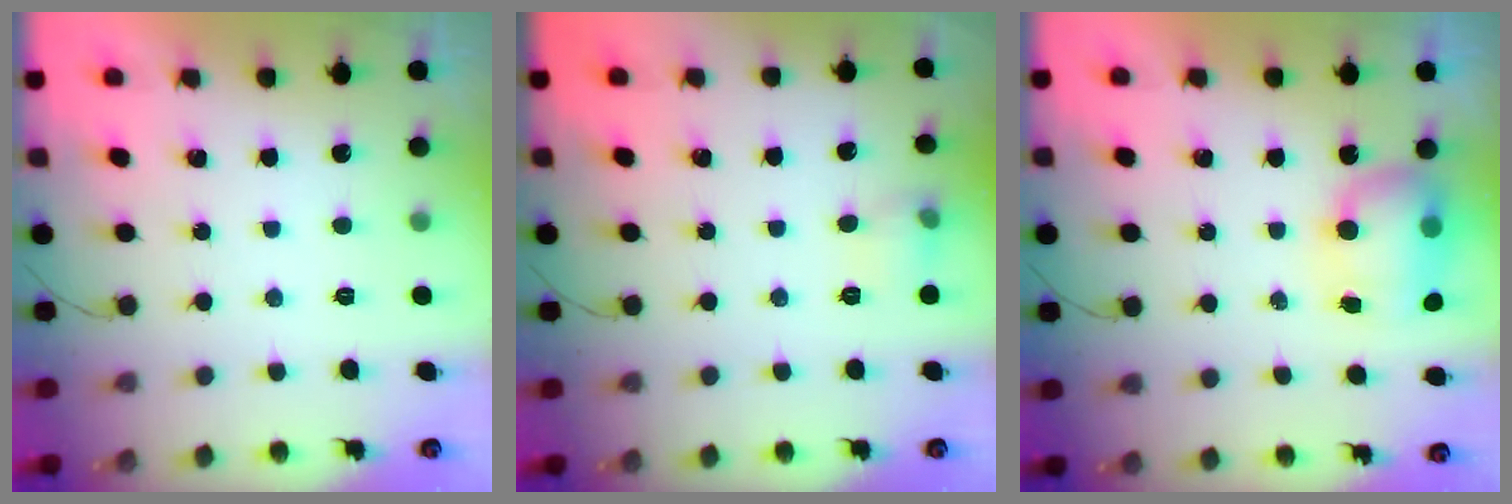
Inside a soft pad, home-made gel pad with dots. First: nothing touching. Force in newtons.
{"total": 5.5, "press": 5.4, "slide": 1.2}
{"total": 10.7, "press": 9.1, "slide": 5.6}